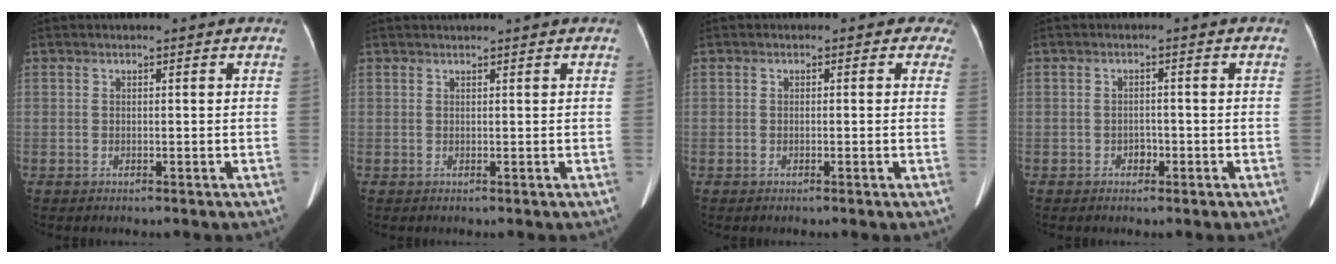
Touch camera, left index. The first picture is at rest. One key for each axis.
{"total": 1.9, "fx": 1.8, "fy": -0.5, "fz": 0.6, "tx": -0.004, "ty": 0.020, "tz": 0.035}
{"total": 1.4, "fx": 0.5, "fy": 1.3, "fz": 0.1, "tx": 0.019, "ty": -0.004, "tz": -0.018}
{"total": 1.3, "fx": -0.7, "fy": 1.0, "fz": 0.5, "tx": -0.004, "ty": 0.005, "tz": -0.013}